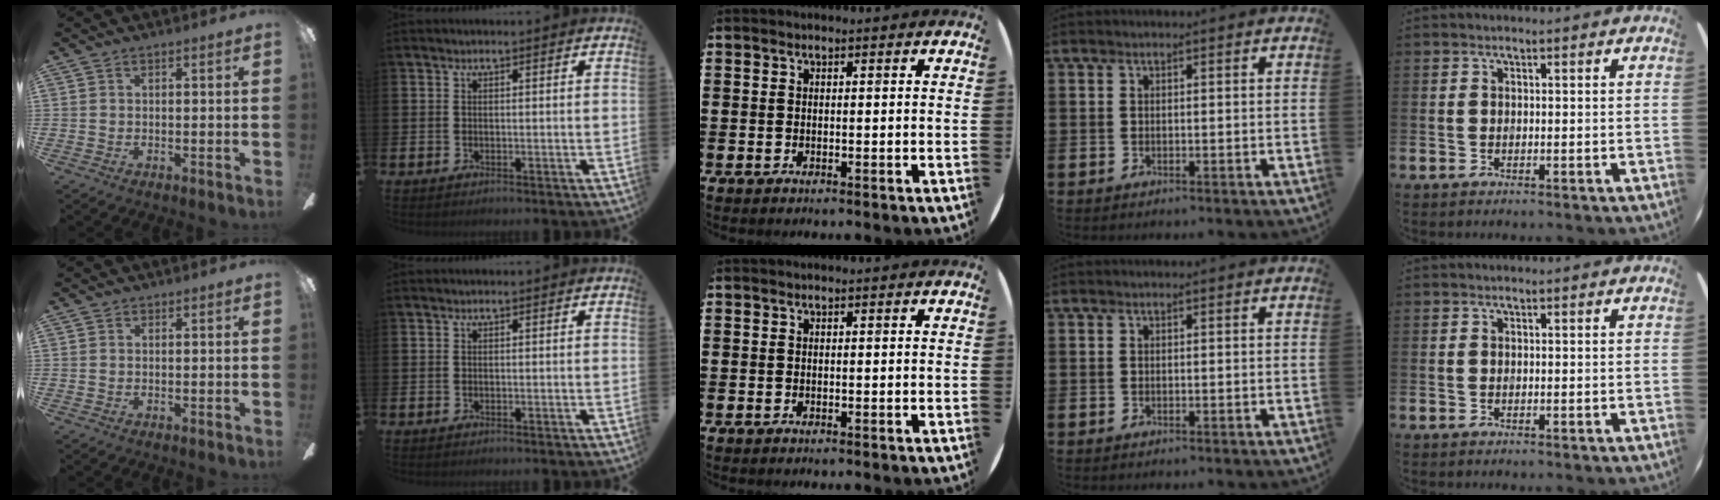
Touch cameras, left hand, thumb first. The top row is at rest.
{}